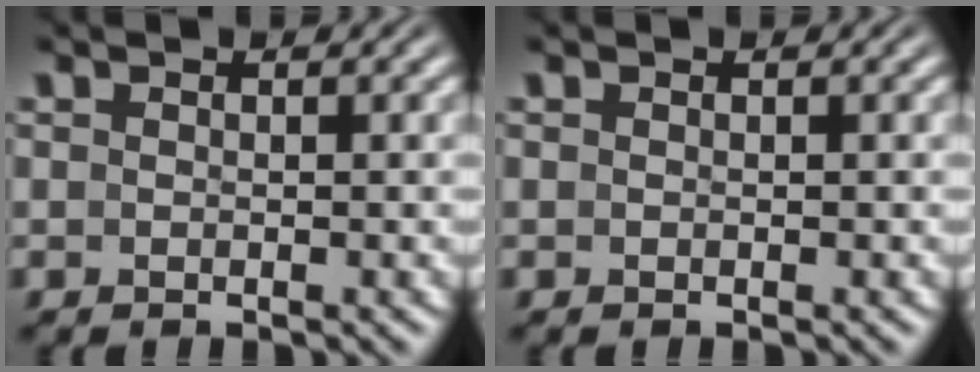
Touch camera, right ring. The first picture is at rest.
{"total": 0.0}